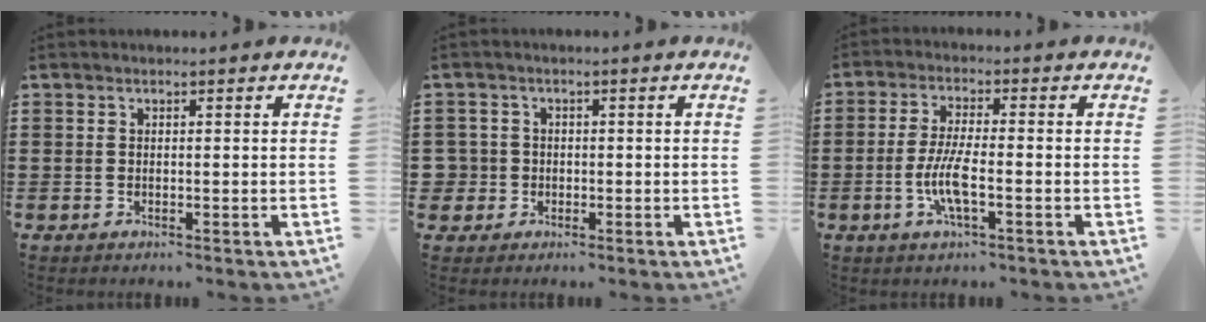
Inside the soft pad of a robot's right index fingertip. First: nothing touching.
{"total": 2.5, "force": [-0.6, 2.4, 0.2], "torque": [-0.024, 0.004, -0.018]}
{"total": 6.1, "force": [-1.9, 1.3, 5.7], "torque": [-0.124, -0.010, -0.042]}